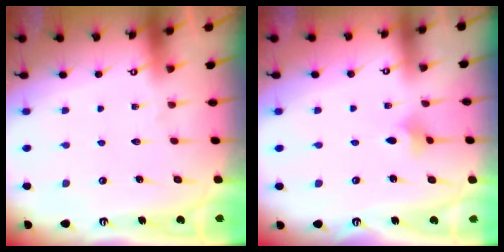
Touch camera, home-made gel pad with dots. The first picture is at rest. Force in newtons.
{"total": 2.8, "press": 2.7, "slide": 0.6}